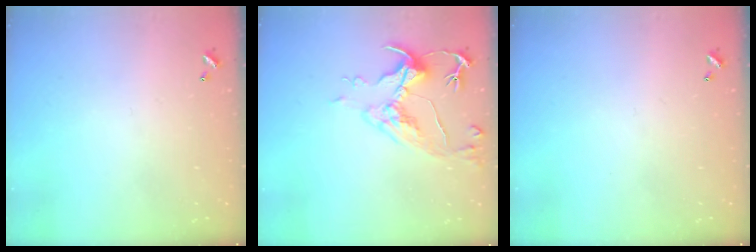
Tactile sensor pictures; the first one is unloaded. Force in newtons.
{"total": 5.9, "press": 5.8, "slide": 1.1}
{"total": 0.0}